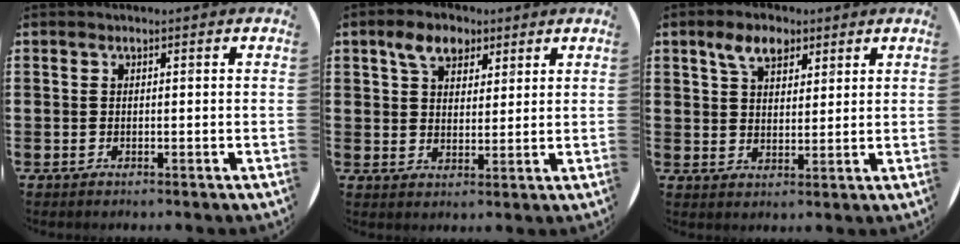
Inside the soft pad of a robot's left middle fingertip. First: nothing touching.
{"total": 5.5, "force": [3.6, 3.4, 2.4], "torque": [-0.044, 0.010, 0.064]}
{"total": 5.3, "force": [3.5, 2.9, 2.7], "torque": [-0.048, 0.006, 0.061]}